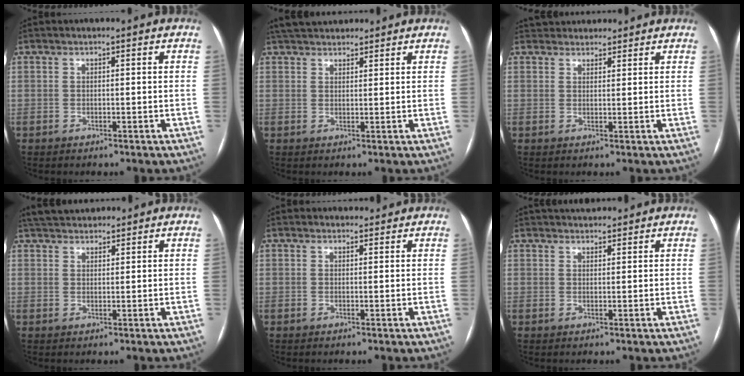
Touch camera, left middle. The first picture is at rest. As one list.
[{"total": 8.4, "force": [7.4, 2.6, 3.0], "torque": [-0.046, 0.038, 0.121]}, {"total": 5.7, "force": [5.2, 2.1, 0.8], "torque": [0.001, 0.031, 0.074]}, {"total": 7.2, "force": [6.4, 2.1, 2.5], "torque": [-0.041, 0.035, 0.108]}, {"total": 1.8, "force": [1.6, 0.8, -0.1], "torque": [0.001, 0.008, 0.019]}, {"total": 5.2, "force": [4.8, 1.4, 1.5], "torque": [-0.016, 0.031, 0.068]}]